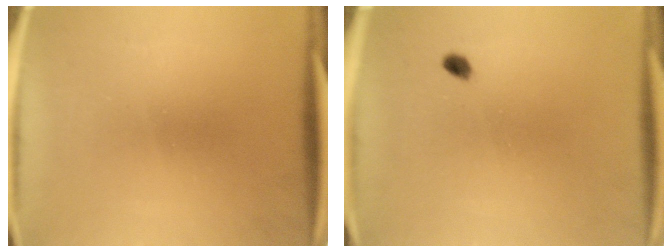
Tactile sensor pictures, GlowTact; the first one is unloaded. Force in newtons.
{"total": 2.0}